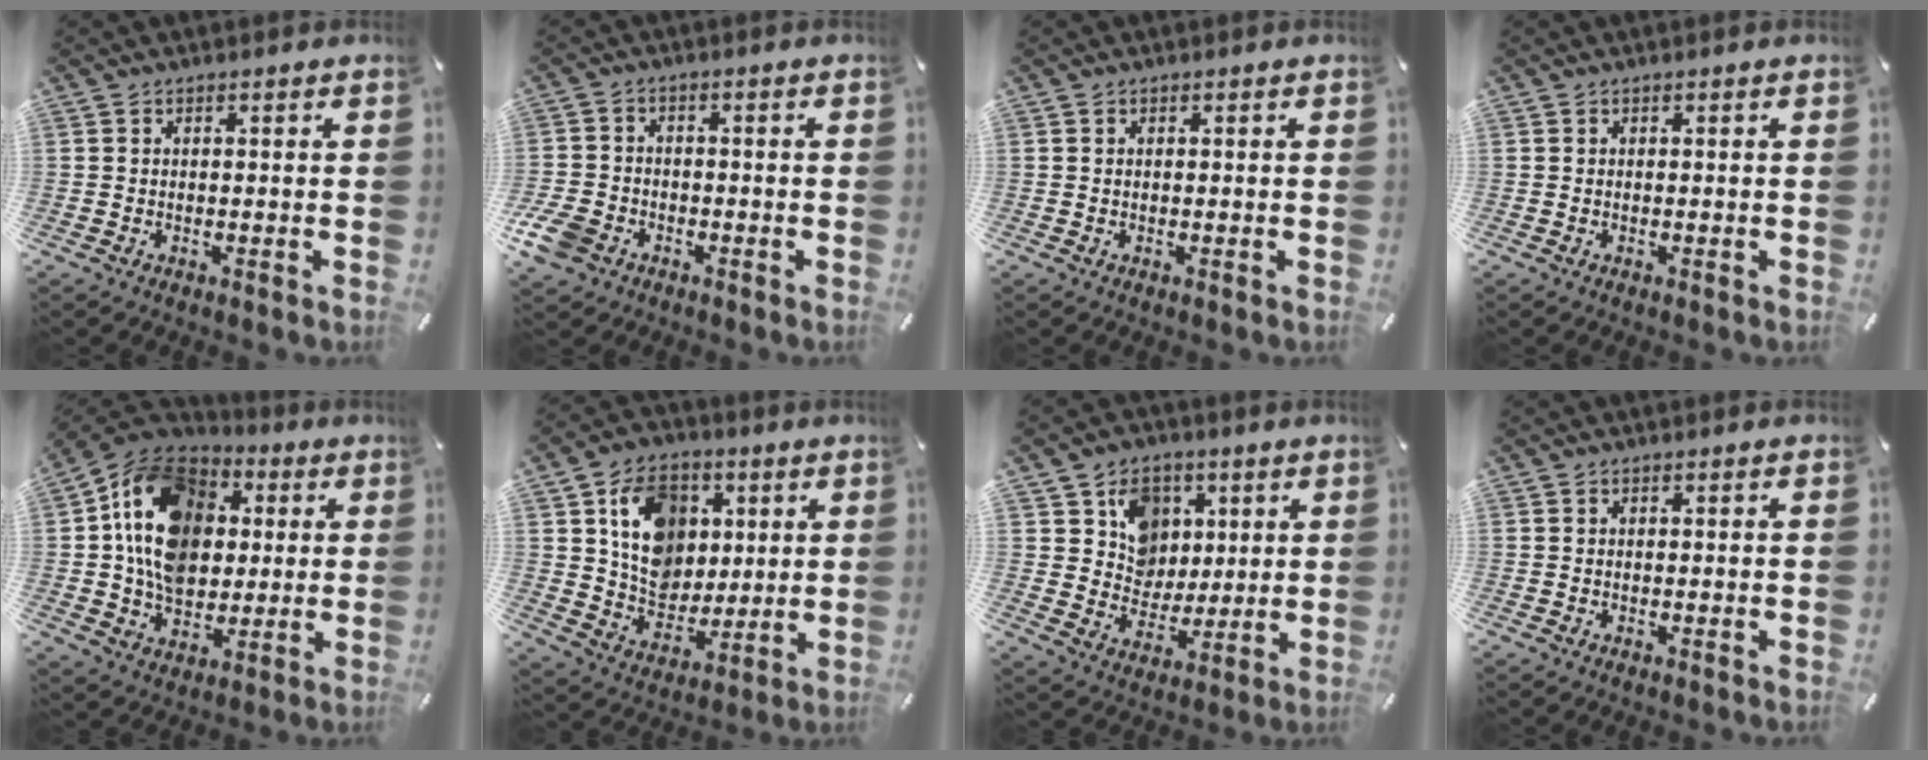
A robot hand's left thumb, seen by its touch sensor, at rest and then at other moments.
{"total": 6.5, "force": [-3.2, 4.8, 2.9], "torque": [-0.074, 0.015, -0.063]}
{"total": 0.0}
{"total": 0.0}
{"total": 16.8, "force": [2.0, 13.8, 9.3], "torque": [-0.183, 0.010, 0.037]}
{"total": 14.3, "force": [4.1, 12.2, 6.1], "torque": [-0.094, -0.005, 0.085]}
{"total": 11.1, "force": [3.7, 9.9, 3.3], "torque": [-0.054, -0.011, 0.074]}
{"total": 0.0}